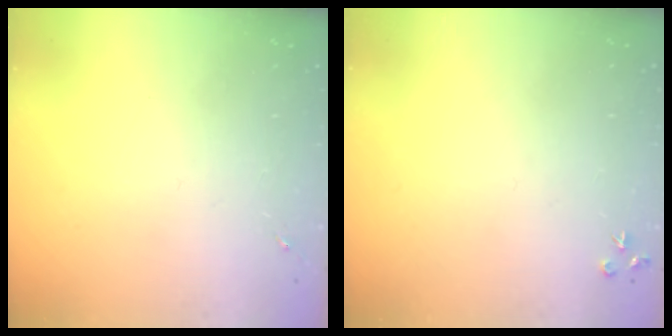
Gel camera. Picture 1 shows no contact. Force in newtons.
{"total": 3.5, "press": 3.5, "slide": 0.4}